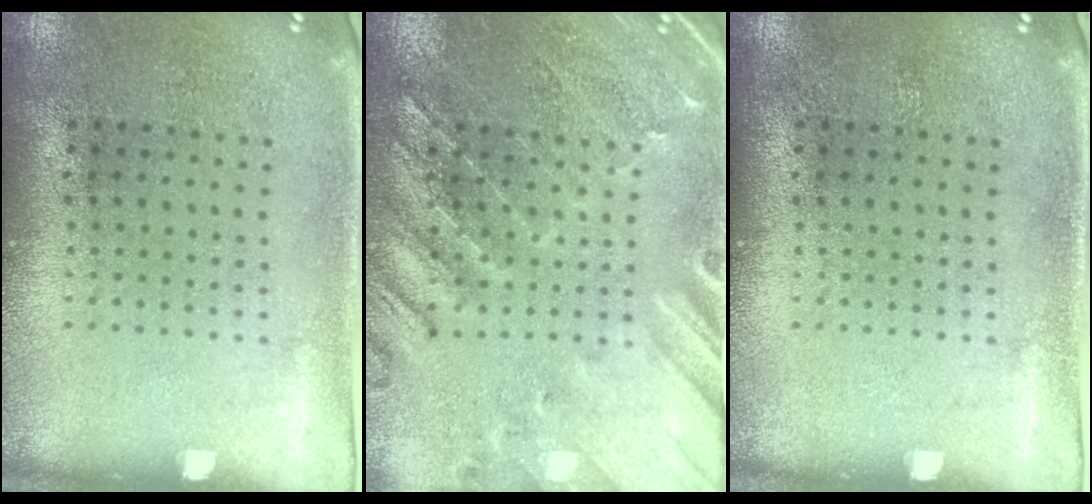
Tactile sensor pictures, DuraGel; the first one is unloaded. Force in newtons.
{"total": 0.6, "press": 0.4, "slide": 0.4}
{"total": 0.0}